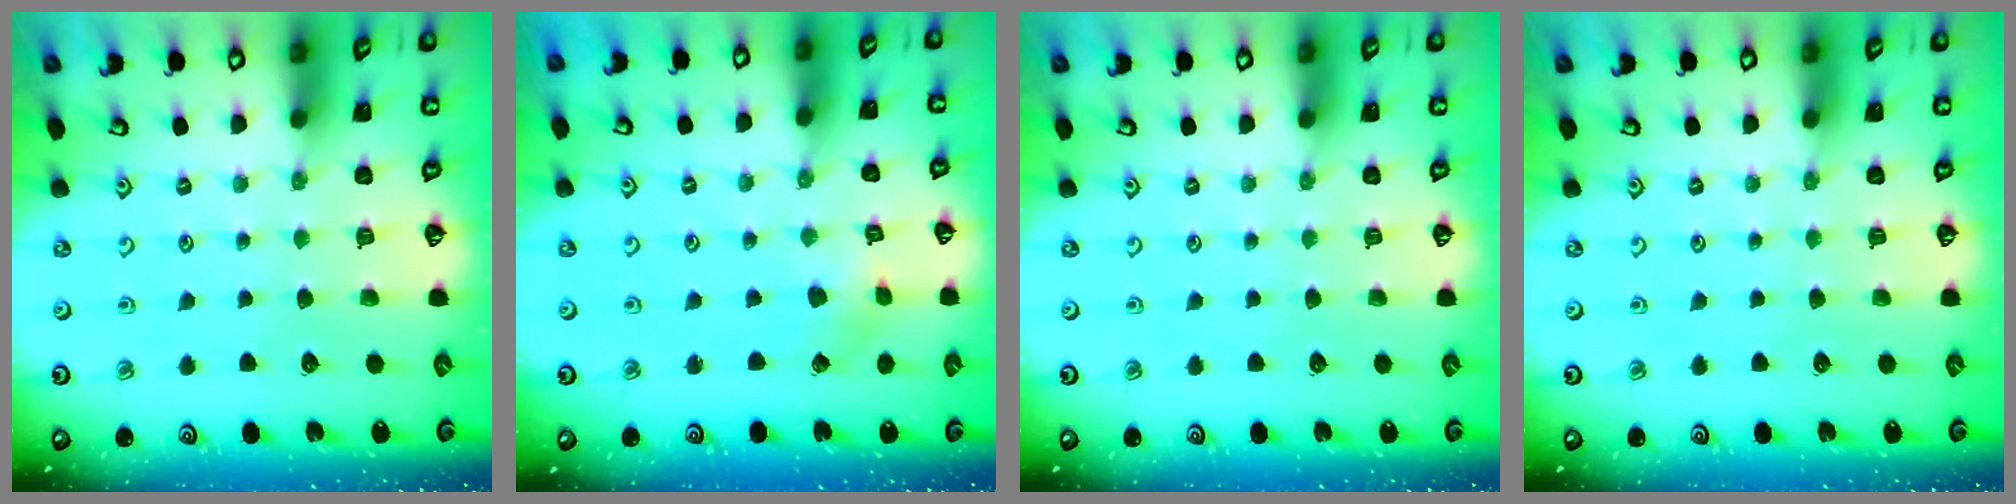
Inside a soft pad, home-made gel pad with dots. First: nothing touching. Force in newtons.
{"total": 2.6, "press": 2.6, "slide": 0.3}
{"total": 0.0}
{"total": 0.0}